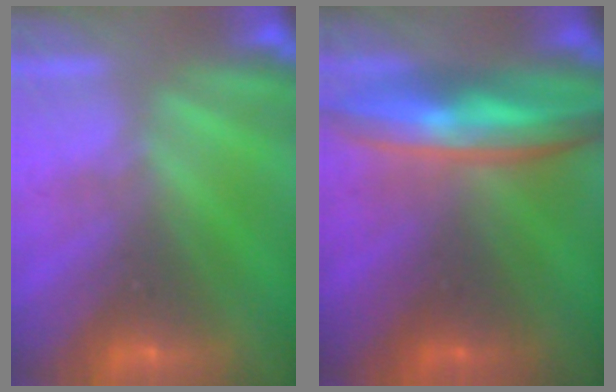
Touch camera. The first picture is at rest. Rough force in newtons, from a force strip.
{"total": 7.4}